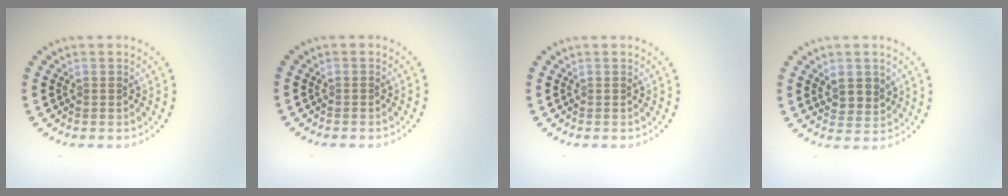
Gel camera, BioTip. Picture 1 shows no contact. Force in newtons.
{"total": 0.0}
{"total": 0.0}
{"total": 2.4, "press": 2.3, "slide": 0.8}